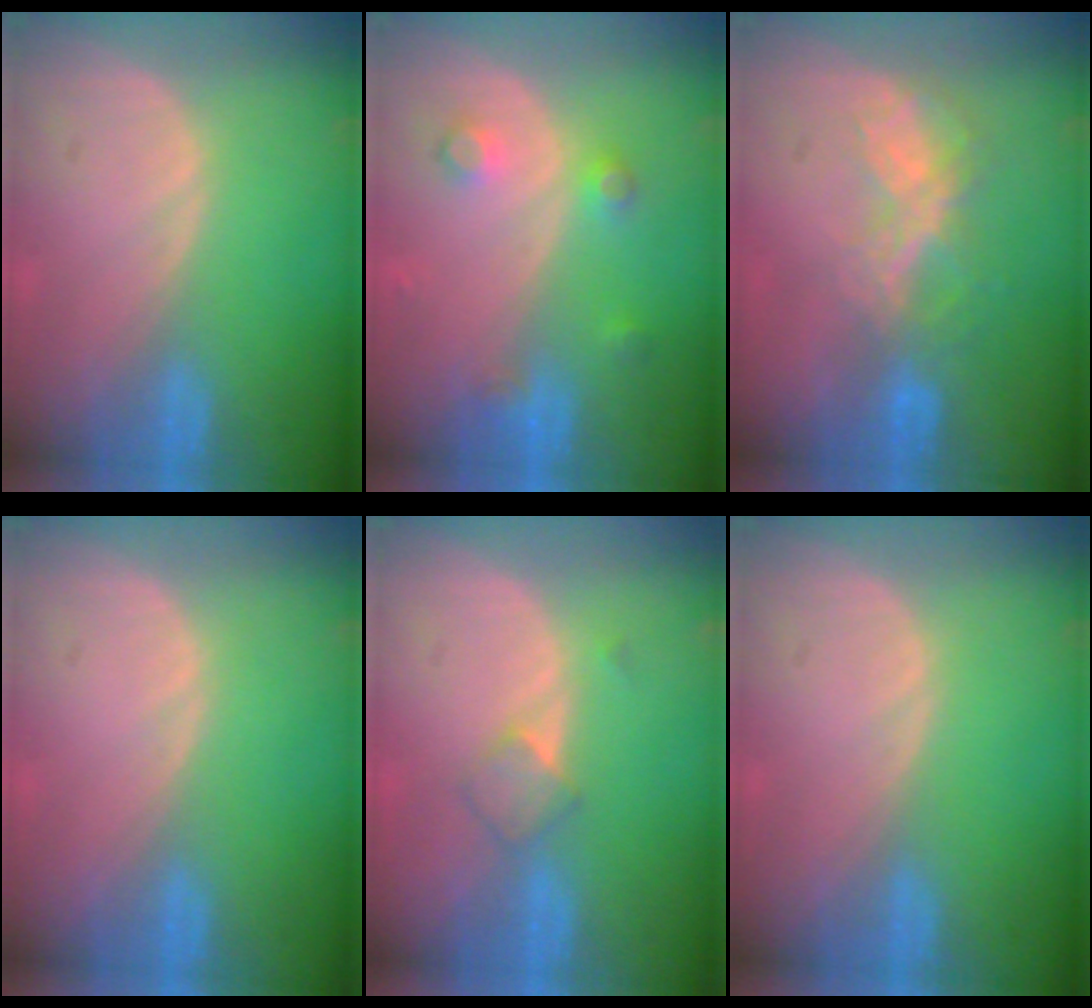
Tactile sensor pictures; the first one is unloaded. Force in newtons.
{"total": 3.7, "press": 3.4, "slide": 1.5}
{"total": 6.7, "press": 5.8, "slide": 3.3}
{"total": 0.0}
{"total": 3.0, "press": 2.7, "slide": 1.2}
{"total": 0.0}